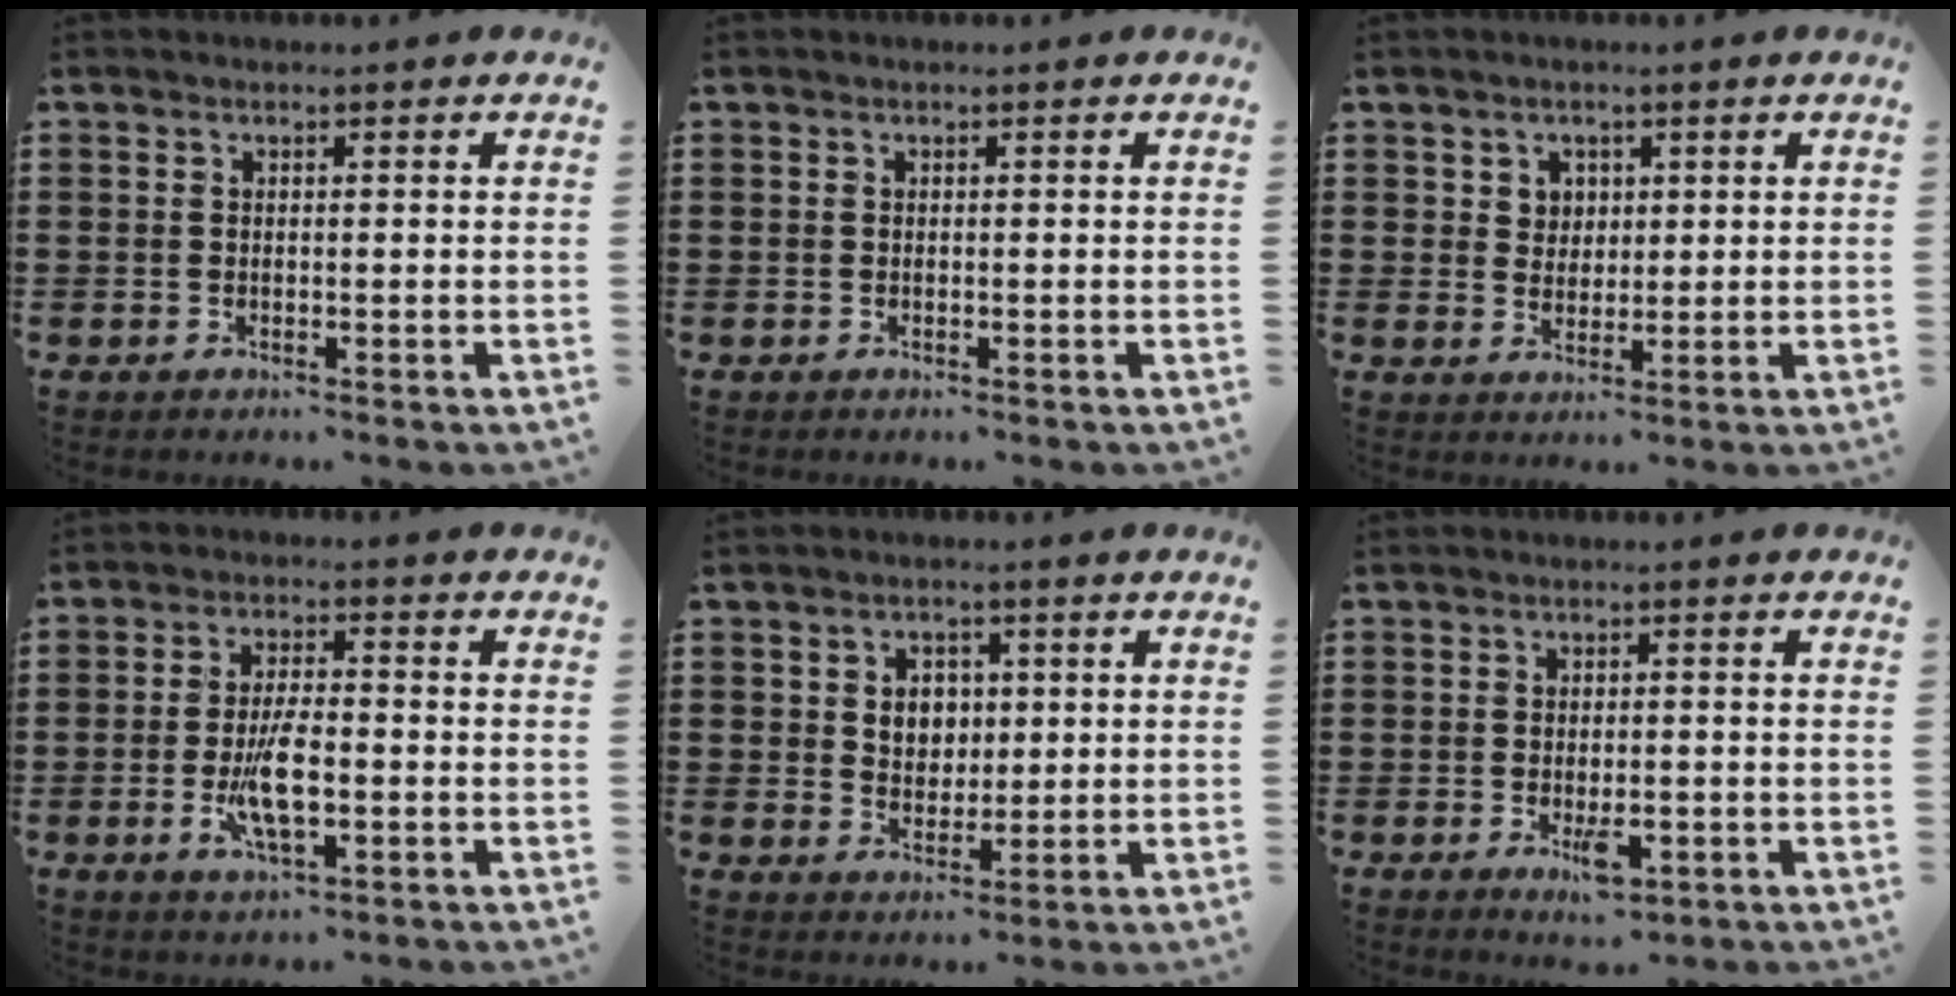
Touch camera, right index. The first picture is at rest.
{"total": 0.0}
{"total": 3.0, "force": [1.4, 2.6, 0.5], "torque": [-0.013, 0.008, 0.023]}
{"total": 7.3, "force": [-1.7, 2.5, 6.7], "torque": [-0.145, -0.012, -0.035]}
{"total": 3.9, "force": [0.8, 3.3, 1.8], "torque": [-0.040, 0.009, 0.009]}
{"total": 3.5, "force": [-1.3, 1.5, 3.0], "torque": [-0.050, 0.002, -0.020]}